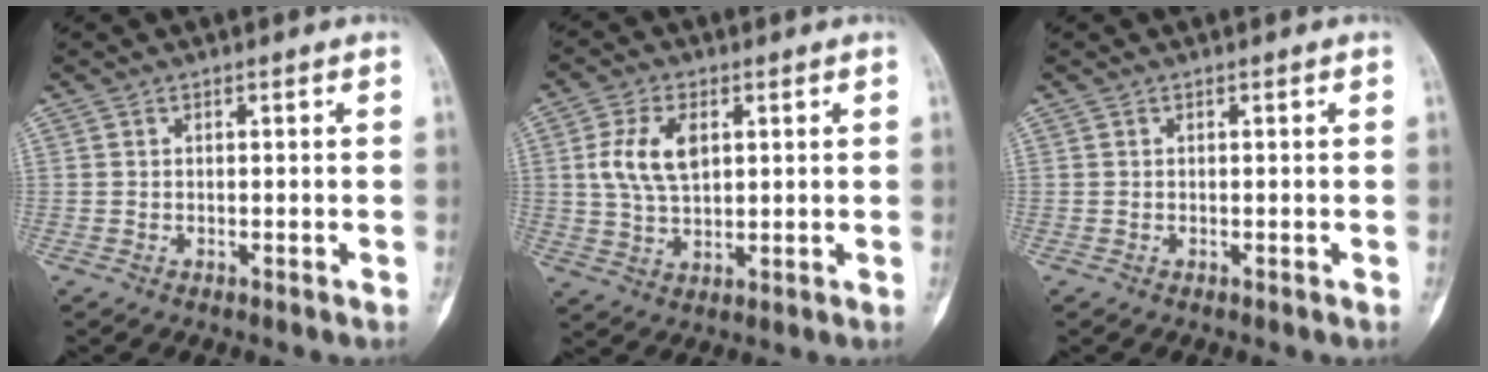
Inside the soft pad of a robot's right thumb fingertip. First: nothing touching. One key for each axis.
{"total": 8.8, "fx": 2.1, "fy": 5.1, "fz": 6.9, "tx": -0.133, "ty": -0.001, "tz": 0.044}
{"total": 0.0}